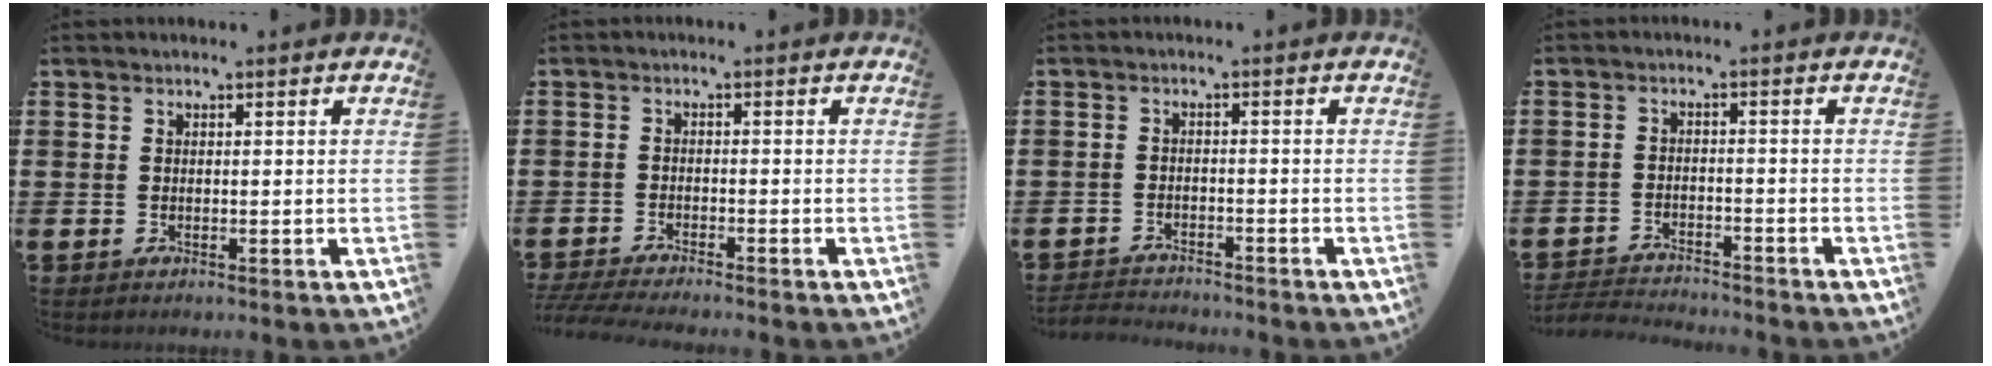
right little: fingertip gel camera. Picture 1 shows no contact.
{"total": 2.4, "force": [-2.3, -0.1, 0.9], "torque": [-0.020, -0.004, -0.046]}
{"total": 2.1, "force": [-2.1, 0.0, -0.2], "torque": [-0.003, 0.002, -0.047]}
{"total": 2.7, "force": [-2.7, 0.0, -0.1], "torque": [-0.004, 0.001, -0.060]}